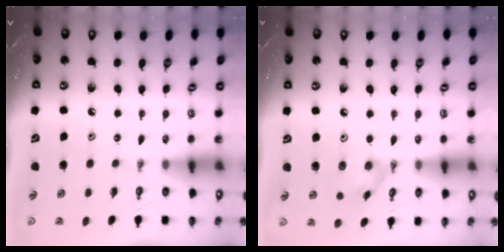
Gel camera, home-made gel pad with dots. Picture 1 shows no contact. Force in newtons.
{"total": 9.0, "press": 9.0, "slide": 0.1}